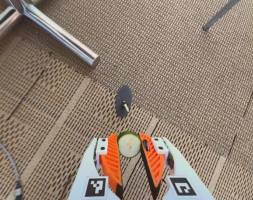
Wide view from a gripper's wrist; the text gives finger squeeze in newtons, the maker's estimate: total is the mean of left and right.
{"total": 6.4, "left": 6.0, "right": 6.9}